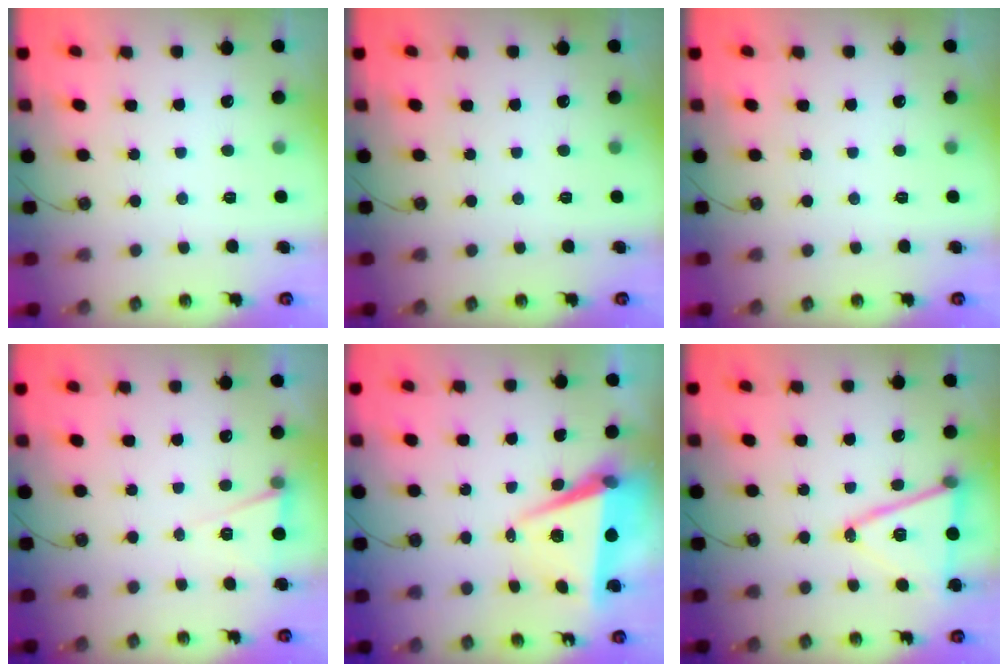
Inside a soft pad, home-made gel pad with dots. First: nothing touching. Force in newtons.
{"total": 0.0}
{"total": 0.0}
{"total": 6.1, "press": 3.9, "slide": 4.7}
{"total": 7.3, "press": 6.1, "slide": 4.1}
{"total": 15.1, "press": 14.6, "slide": 3.8}